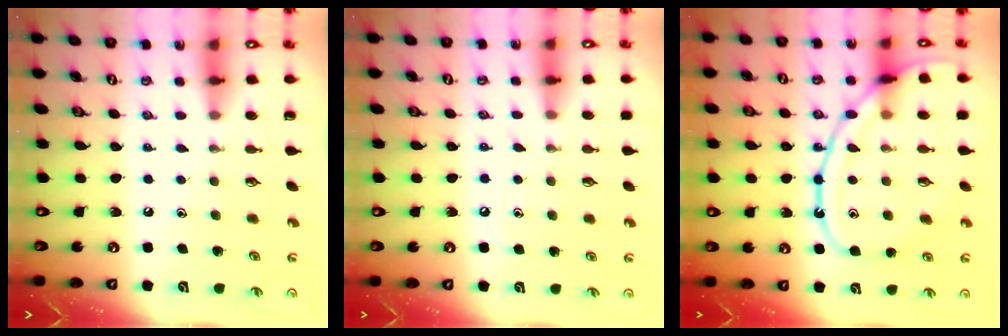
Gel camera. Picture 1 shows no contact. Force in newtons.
{"total": 4.7, "press": 4.7, "slide": 0.6}
{"total": 16.2, "press": 16.1, "slide": 1.6}